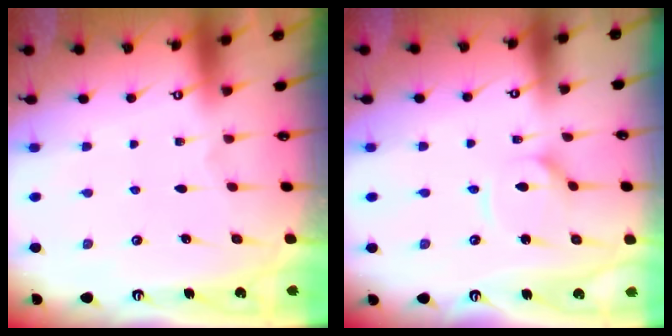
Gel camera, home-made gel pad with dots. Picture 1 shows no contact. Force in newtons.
{"total": 3.6, "press": 3.6, "slide": 0.3}